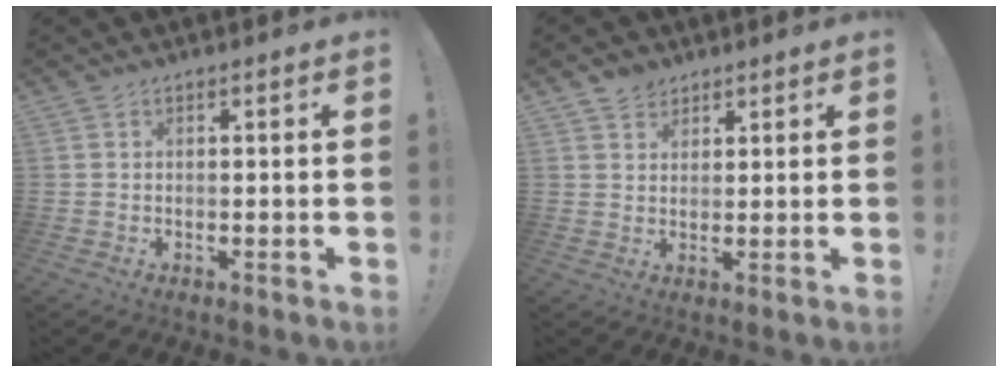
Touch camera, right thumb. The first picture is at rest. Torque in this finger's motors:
{"motor_torque": [-0.13, -0.13, 0.09, -0.04, 0.00]}